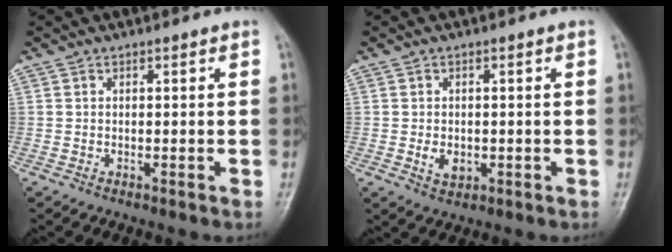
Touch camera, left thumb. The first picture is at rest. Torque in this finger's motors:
{"motor_torque": [-0.18, 0.15, 0.14, -0.12, 0.01]}